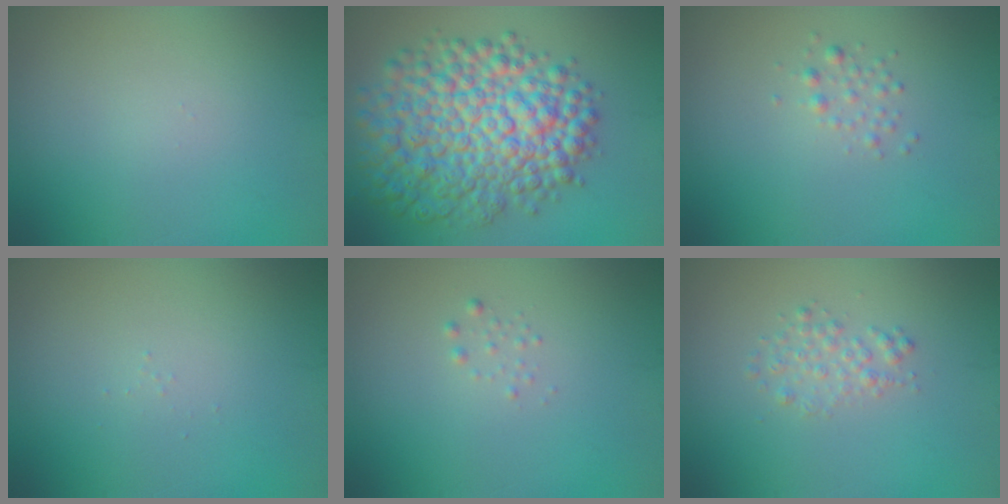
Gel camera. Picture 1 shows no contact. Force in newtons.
{"total": 10.3, "press": 10.2, "slide": 0.2}
{"total": 1.1, "press": 1.1, "slide": 0.0}
{"total": 0.0}
{"total": 0.6, "press": 0.6, "slide": 0.0}
{"total": 1.5, "press": 1.5, "slide": 0.0}